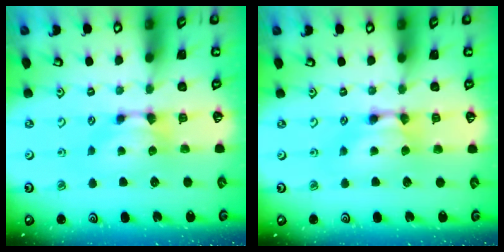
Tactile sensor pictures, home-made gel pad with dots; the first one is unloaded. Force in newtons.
{"total": 1.8, "press": 1.7, "slide": 0.0}